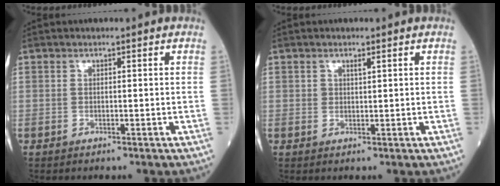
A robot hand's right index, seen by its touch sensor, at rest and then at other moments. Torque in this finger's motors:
{"motor_torque": [0.00, -0.01, -0.03, 0.02]}